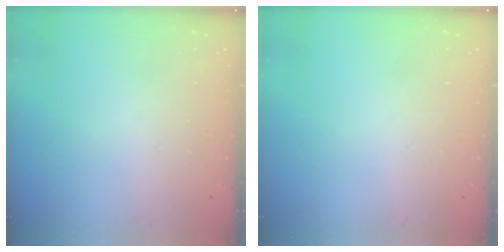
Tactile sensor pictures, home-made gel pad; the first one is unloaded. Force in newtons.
{"total": 0.0}